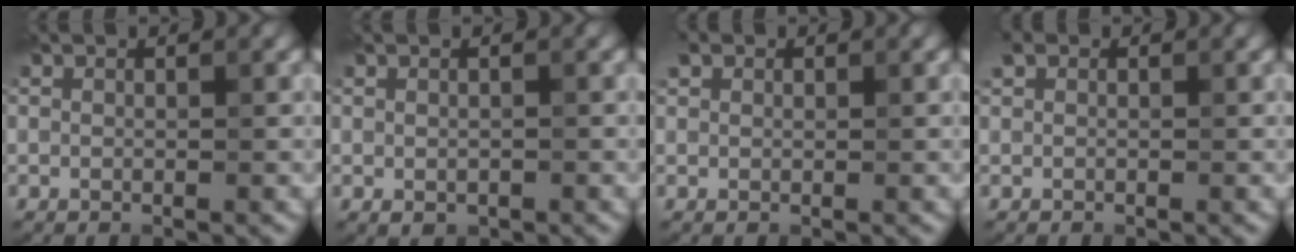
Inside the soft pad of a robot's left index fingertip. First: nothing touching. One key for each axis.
{"total": 0.9, "fx": -0.2, "fy": 0.6, "fz": 0.7, "tx": -0.010, "ty": -0.004, "tz": -0.001}
{"total": 1.3, "fx": 0.8, "fy": 1.0, "fz": 0.3, "tx": -0.006, "ty": 0.003, "tz": 0.011}
{"total": 1.2, "fx": 0.5, "fy": 1.1, "fz": 0.3, "tx": -0.002, "ty": 0.002, "tz": 0.002}